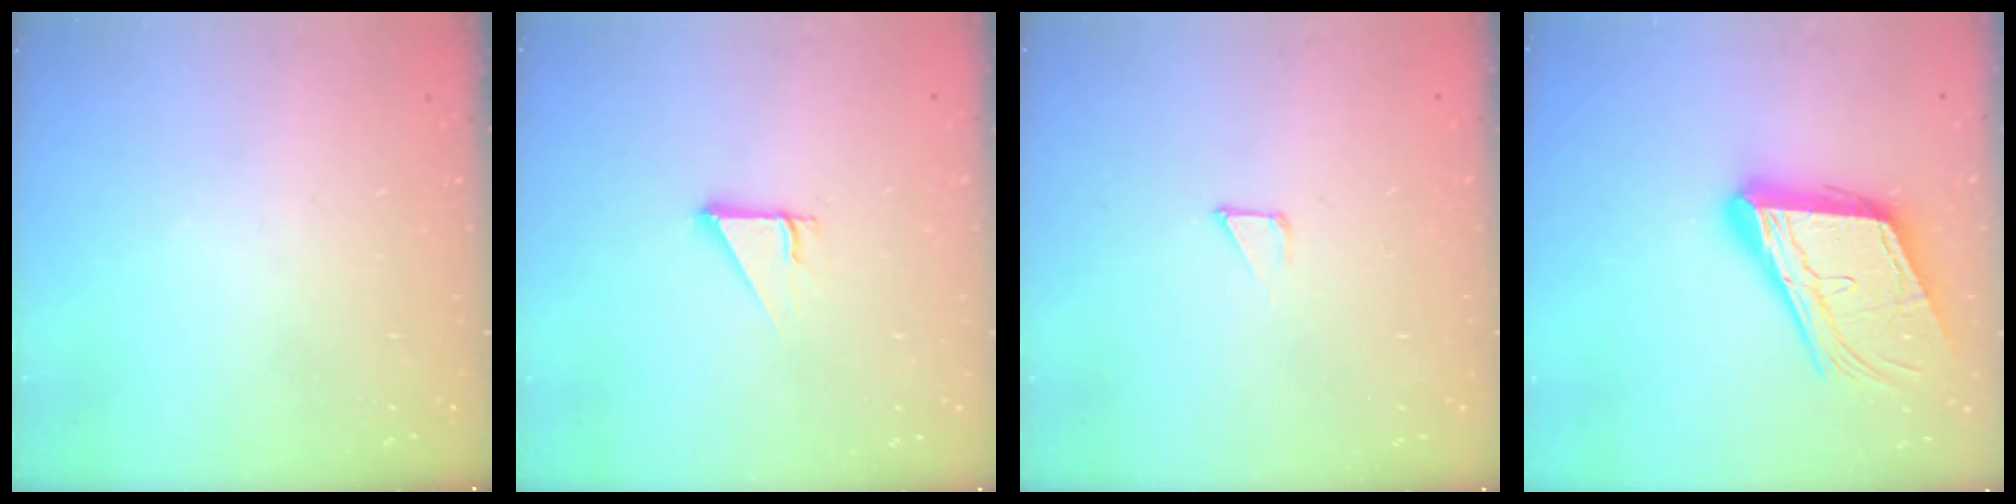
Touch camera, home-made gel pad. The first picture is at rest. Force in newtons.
{"total": 2.5, "press": 2.5, "slide": 0.2}
{"total": 1.7, "press": 1.7, "slide": 0.0}
{"total": 20.7, "press": 20.5, "slide": 3.2}